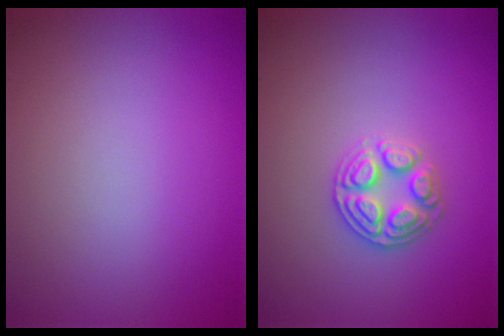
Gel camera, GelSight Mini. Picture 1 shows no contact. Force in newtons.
{"total": 2.9, "press": 2.9, "slide": 0.1}